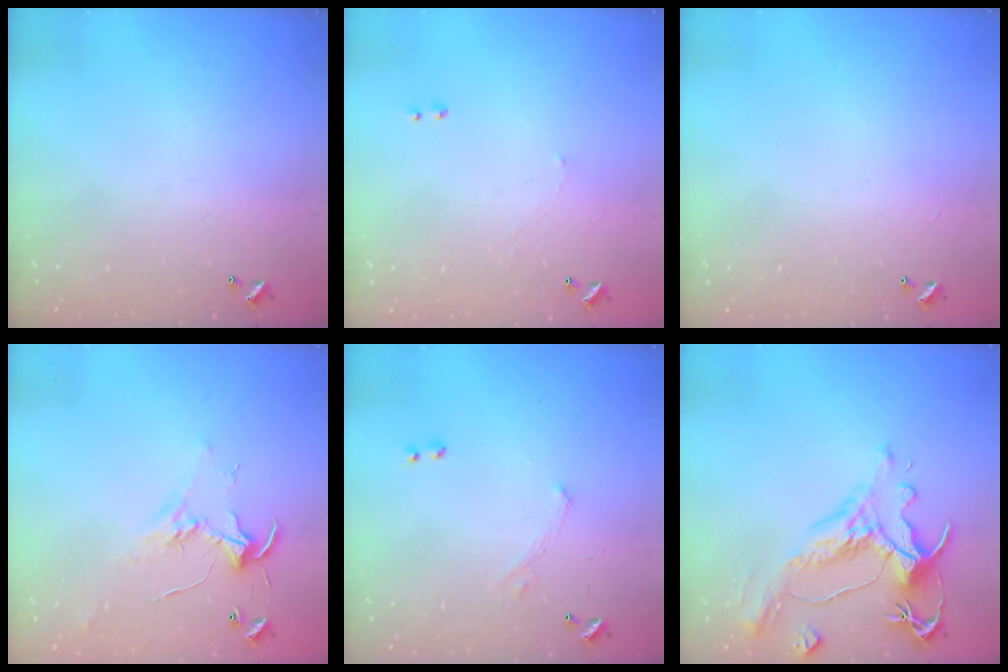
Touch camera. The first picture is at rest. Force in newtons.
{"total": 1.2, "press": 1.0, "slide": 0.6}
{"total": 2.8, "press": 2.8, "slide": 0.3}
{"total": 2.5, "press": 2.5, "slide": 0.2}
{"total": 1.6, "press": 1.5, "slide": 0.6}
{"total": 1.7, "press": 0.9, "slide": 1.5}